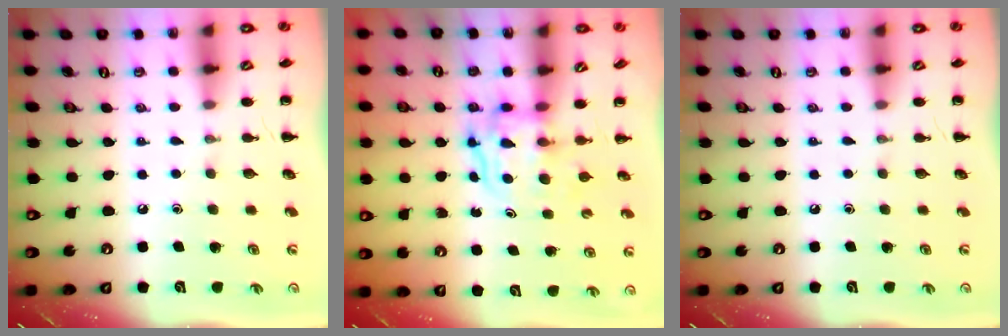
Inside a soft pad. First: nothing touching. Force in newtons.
{"total": 3.6, "press": 3.5, "slide": 0.3}
{"total": 0.0}